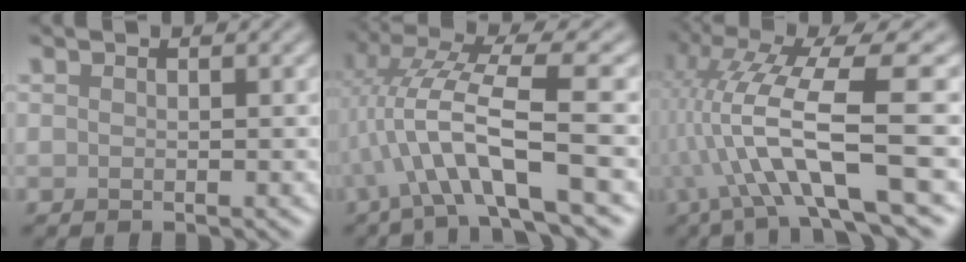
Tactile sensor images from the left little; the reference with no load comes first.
{"total": 7.8, "force": [-1.8, 1.3, 7.5], "torque": [-0.141, 0.016, -0.036]}
{"total": 11.3, "force": [-1.9, 2.1, 10.9], "torque": [-0.202, 0.020, -0.028]}